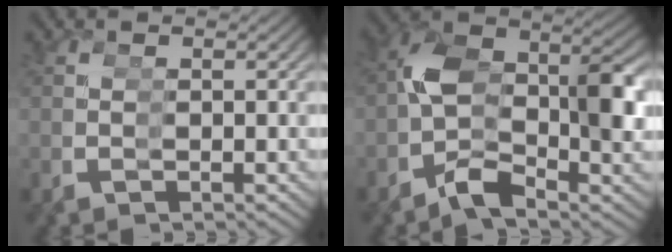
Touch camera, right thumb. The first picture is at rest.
{"total": 9.5, "force": [-1.4, 6.2, 7.1], "torque": [-0.120, -0.014, -0.020]}